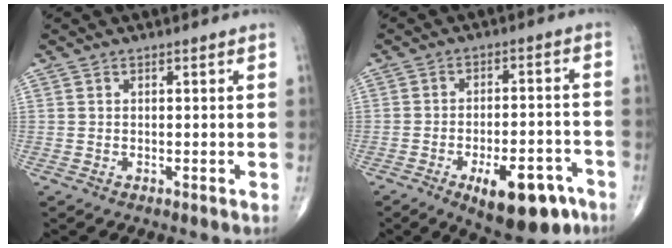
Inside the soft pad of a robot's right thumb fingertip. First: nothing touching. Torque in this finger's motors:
{"motor_torque": [1.52, 1.22, 0.88, -1.12, 0.33]}